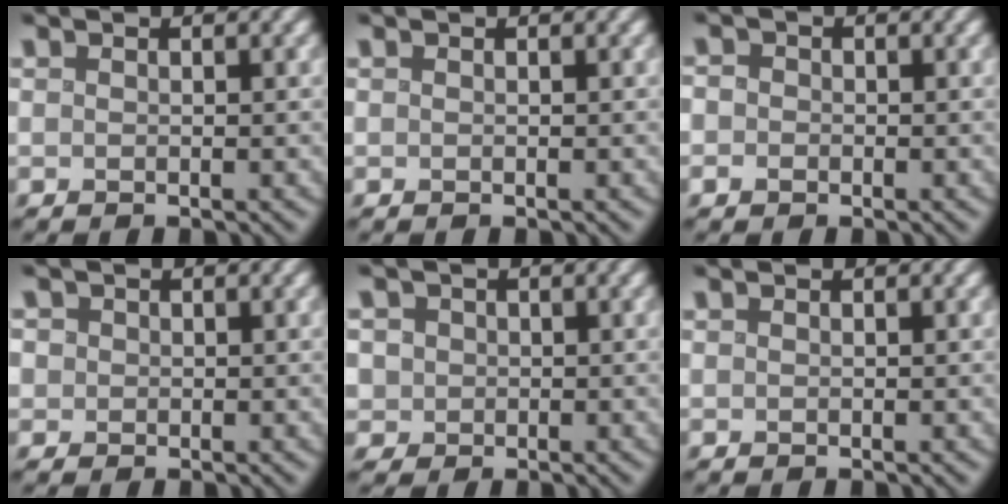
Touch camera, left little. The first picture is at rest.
{"total": 0.0}
{"total": 2.6, "force": [0.1, 2.3, 1.1], "torque": [-0.005, 0.018, -0.025]}
{"total": 3.2, "force": [1.1, 2.6, 1.4], "torque": [-0.039, 0.019, 0.008]}
{"total": 4.1, "force": [1.2, 3.6, 1.6], "torque": [-0.044, 0.020, 0.002]}
{"total": 0.0}